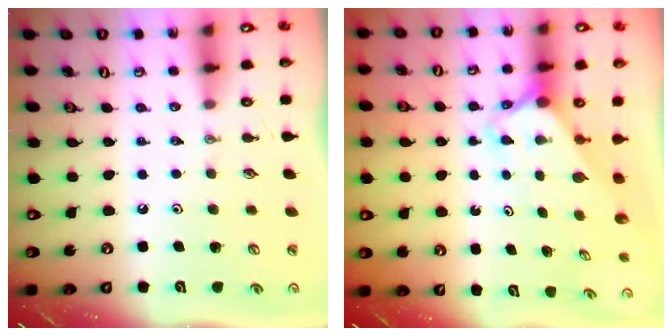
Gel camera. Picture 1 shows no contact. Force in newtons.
{"total": 2.3, "press": 2.3, "slide": 0.2}